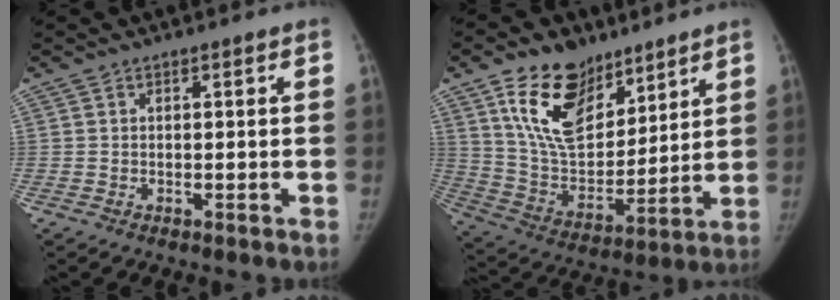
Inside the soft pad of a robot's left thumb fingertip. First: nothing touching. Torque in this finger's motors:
{"motor_torque": [0.31, 0.37, 1.58, -1.18, 0.15]}